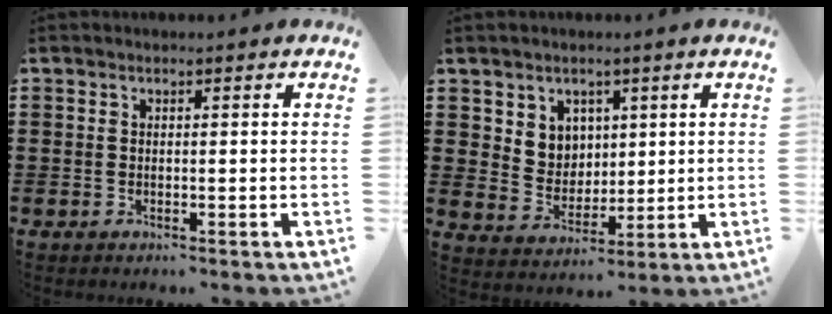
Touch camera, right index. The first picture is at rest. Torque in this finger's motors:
{"motor_torque": [0.17, -0.12, 0.11, 0.07]}